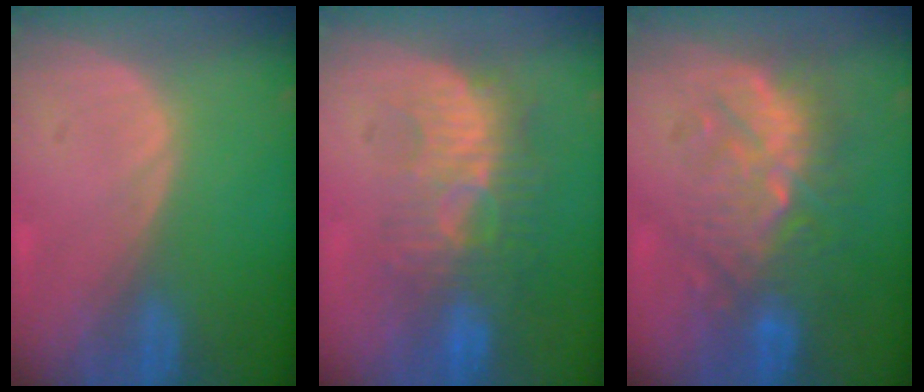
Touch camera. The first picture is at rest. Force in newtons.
{"total": 9.1, "press": 8.7, "slide": 2.6}
{"total": 9.2, "press": 9.1, "slide": 1.6}